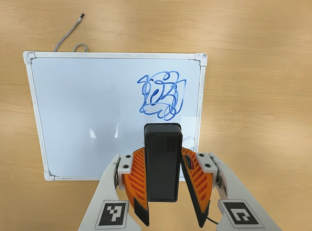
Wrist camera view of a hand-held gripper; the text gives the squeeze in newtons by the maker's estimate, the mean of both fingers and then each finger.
{"total": 4.2, "left": 3.7, "right": 4.6}